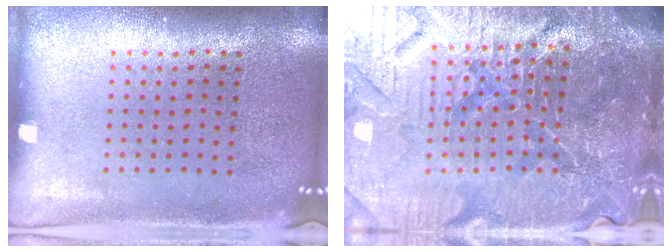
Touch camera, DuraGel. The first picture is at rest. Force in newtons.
{"total": 6.3, "press": 5.7, "slide": 2.6}